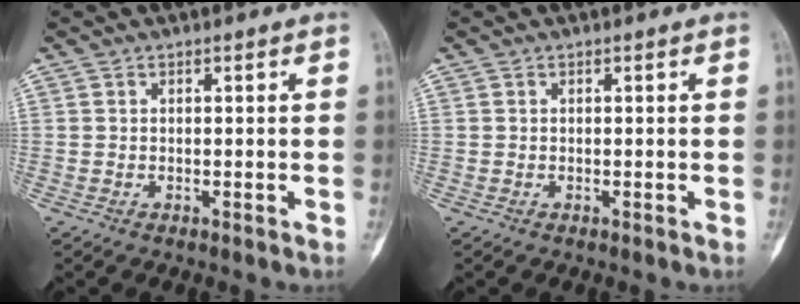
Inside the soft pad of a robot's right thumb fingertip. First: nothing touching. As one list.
[{"total": 0.0}]